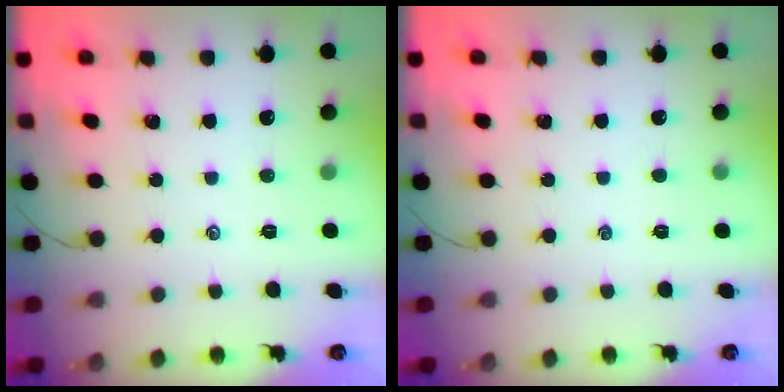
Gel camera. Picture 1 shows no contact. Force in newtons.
{"total": 0.0}